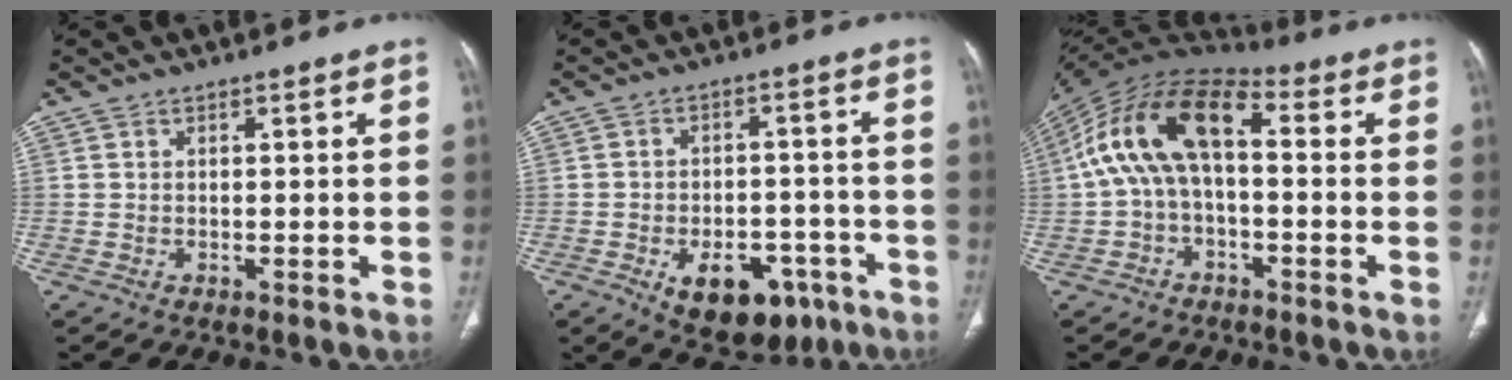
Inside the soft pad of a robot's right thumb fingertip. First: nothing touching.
{"total": 12.8, "force": [-6.3, 7.8, 7.9], "torque": [-0.081, 0.034, -0.078]}
{"total": 15.3, "force": [0.9, 8.0, 13.0], "torque": [-0.242, 0.050, 0.008]}